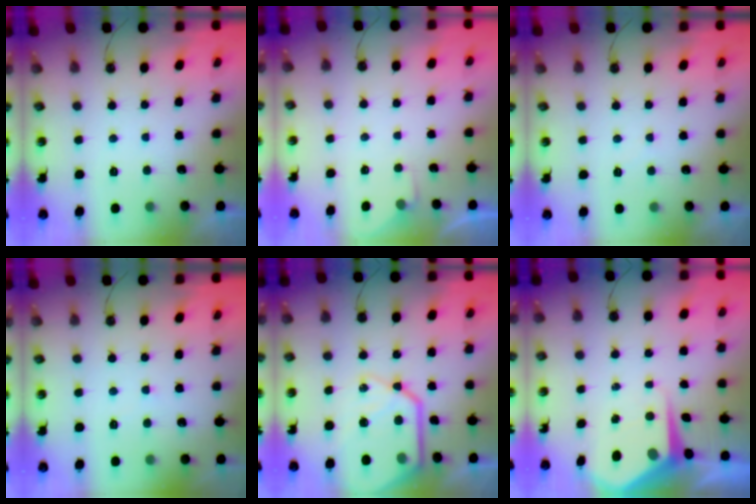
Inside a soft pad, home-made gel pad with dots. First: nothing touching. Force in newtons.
{"total": 2.9, "press": 2.8, "slide": 0.4}
{"total": 3.2, "press": 3.2, "slide": 0.3}
{"total": 4.2, "press": 4.2, "slide": 0.6}
{"total": 19.3, "press": 19.2, "slide": 2.3}
{"total": 7.4, "press": 7.3, "slide": 0.5}